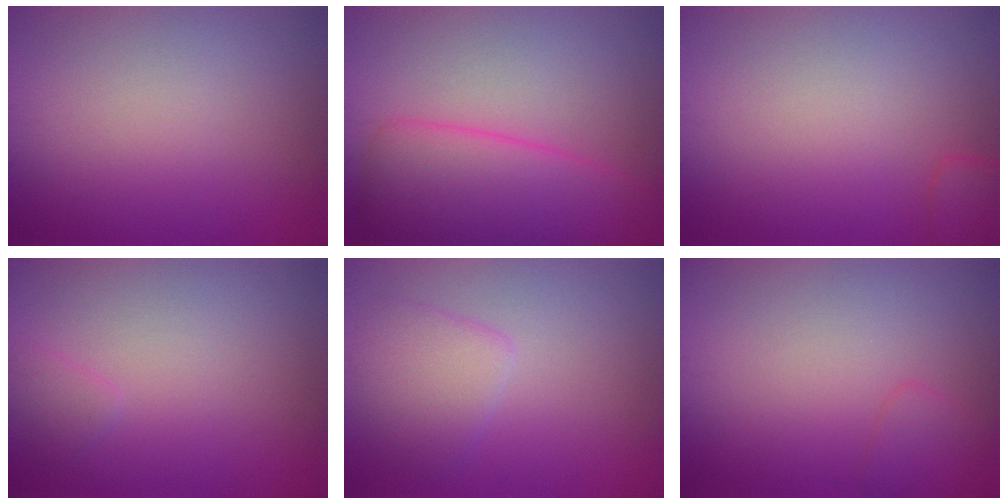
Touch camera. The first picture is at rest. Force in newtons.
{"total": 6.8, "press": 6.8, "slide": 0.3}
{"total": 1.9, "press": 1.9, "slide": 0.2}
{"total": 0.9, "press": 0.9, "slide": 0.1}
{"total": 3.1, "press": 3.0, "slide": 0.2}
{"total": 1.5, "press": 1.5, "slide": 0.0}